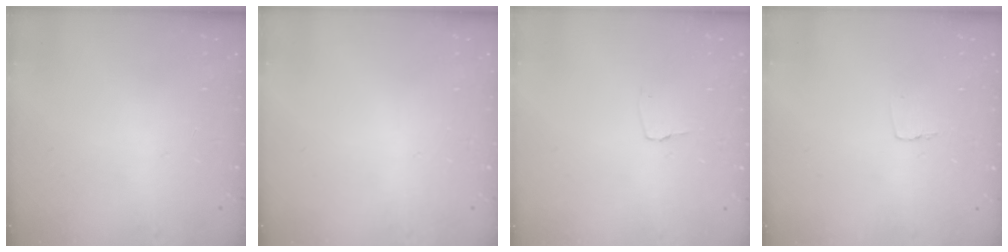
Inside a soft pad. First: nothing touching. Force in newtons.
{"total": 0.0}
{"total": 2.7, "press": 2.7, "slide": 0.3}
{"total": 3.1, "press": 3.1, "slide": 0.3}